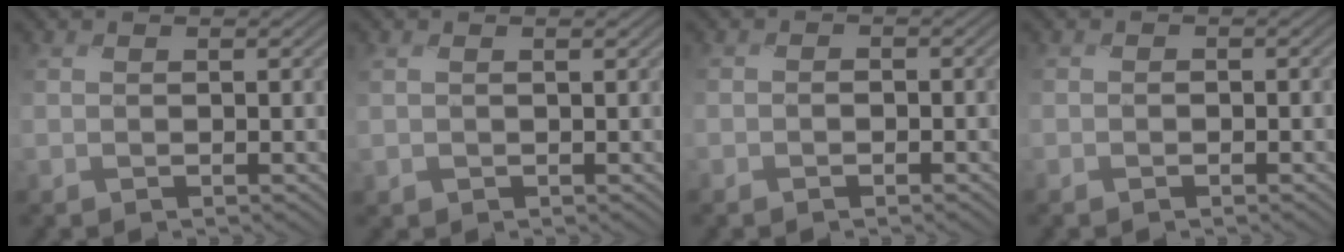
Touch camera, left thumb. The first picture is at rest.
{"total": 0.9, "force": [0.2, 0.6, 0.7], "torque": [-0.022, -0.001, 0.004]}
{"total": 1.6, "force": [-1.1, 1.1, 0.1], "torque": [0.004, -0.003, -0.025]}
{"total": 1.1, "force": [-0.7, 0.8, -0.1], "torque": [0.001, -0.005, -0.016]}